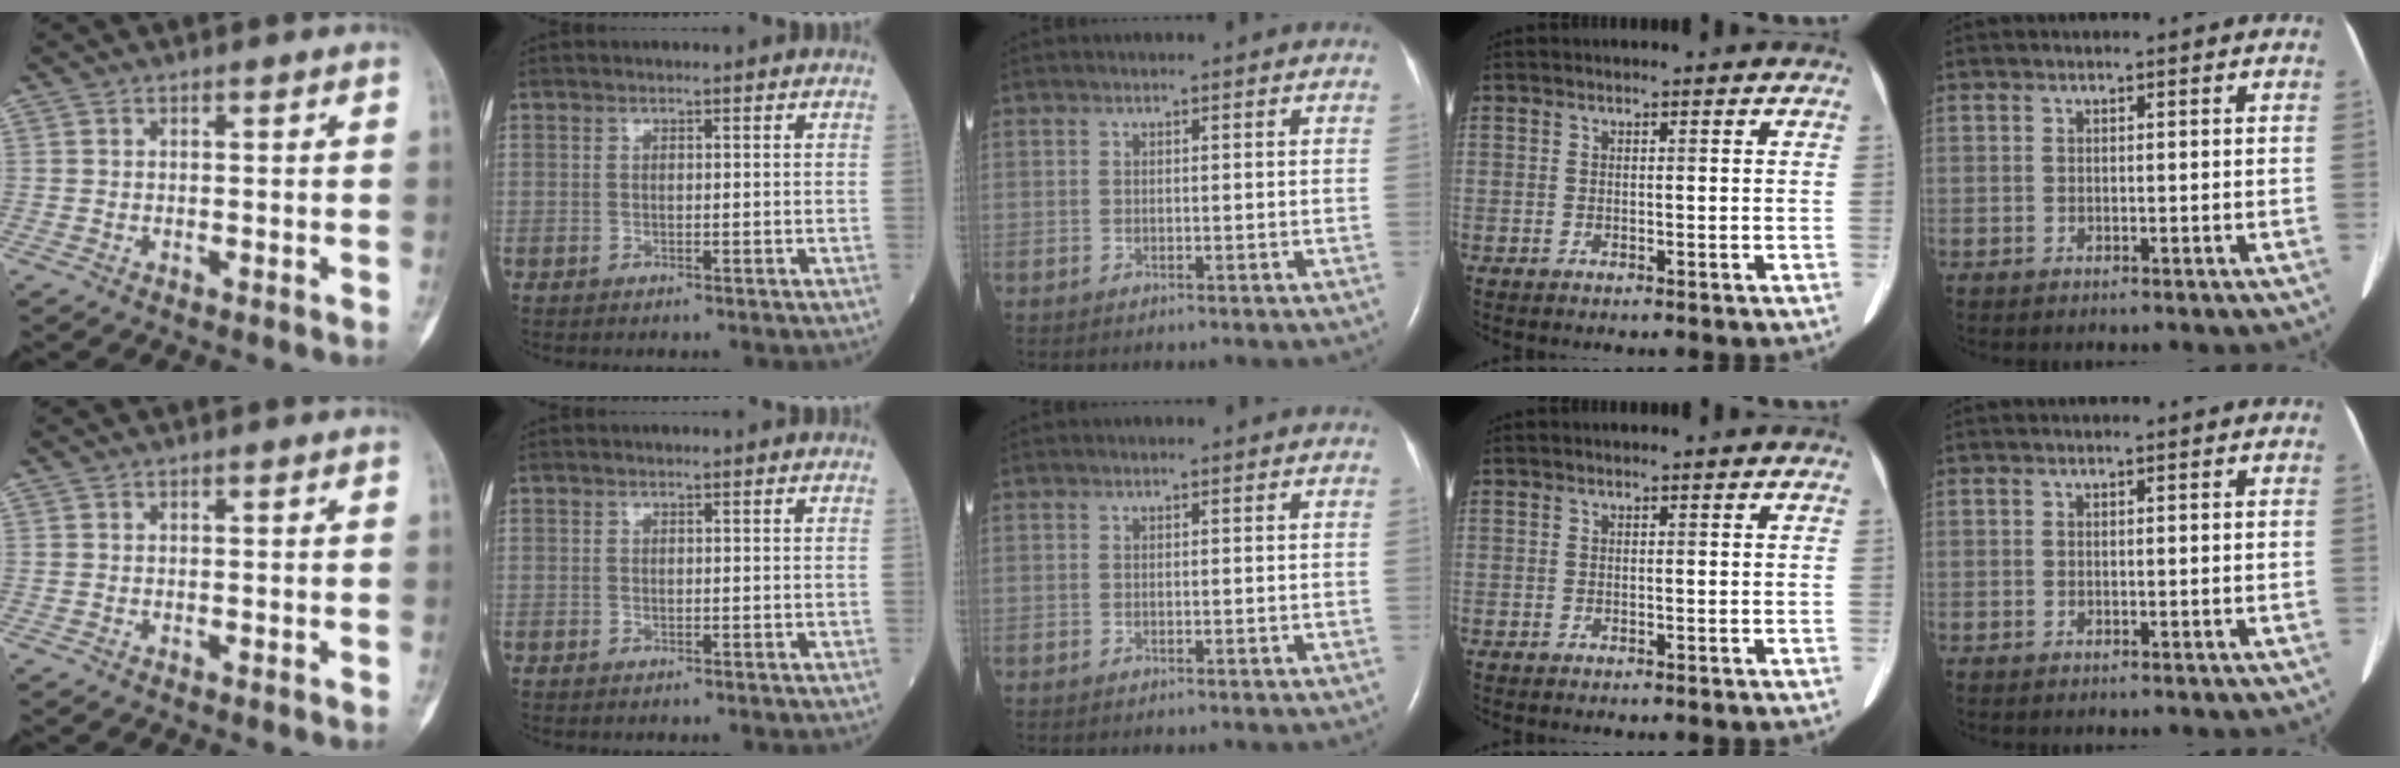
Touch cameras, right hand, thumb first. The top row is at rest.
{}